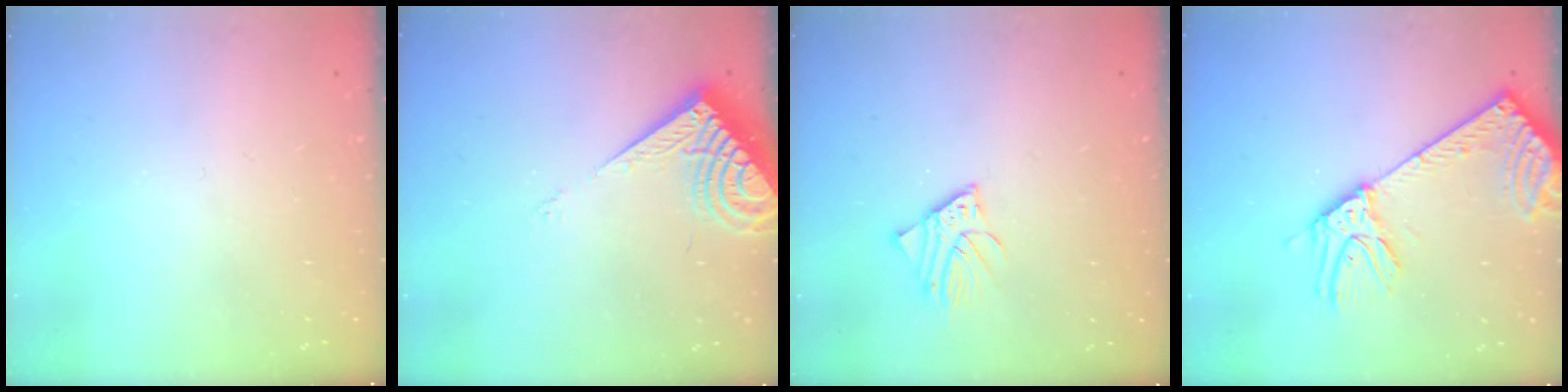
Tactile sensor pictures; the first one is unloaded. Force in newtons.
{"total": 7.9, "press": 7.8, "slide": 1.2}
{"total": 3.2, "press": 3.2, "slide": 0.4}
{"total": 10.7, "press": 10.4, "slide": 2.5}